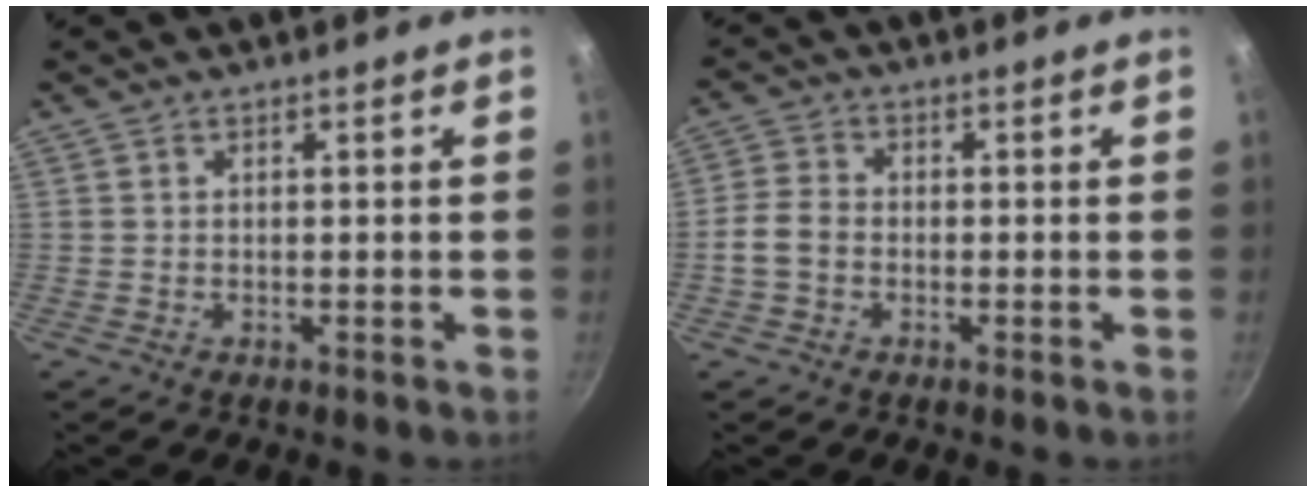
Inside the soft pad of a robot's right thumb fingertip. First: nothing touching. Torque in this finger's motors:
{"motor_torque": [-0.07, 0.53, 0.31, -0.26, 0.14]}